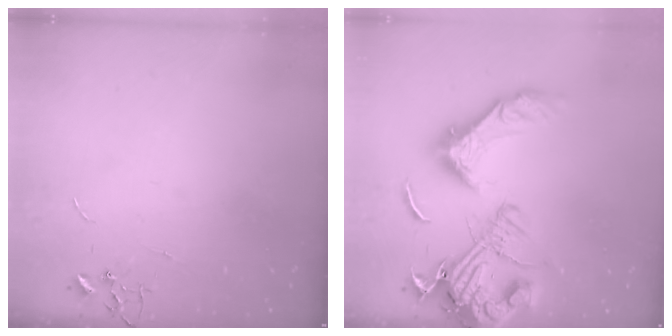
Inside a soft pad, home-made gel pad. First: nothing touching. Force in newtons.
{"total": 22.6, "press": 22.3, "slide": 3.7}